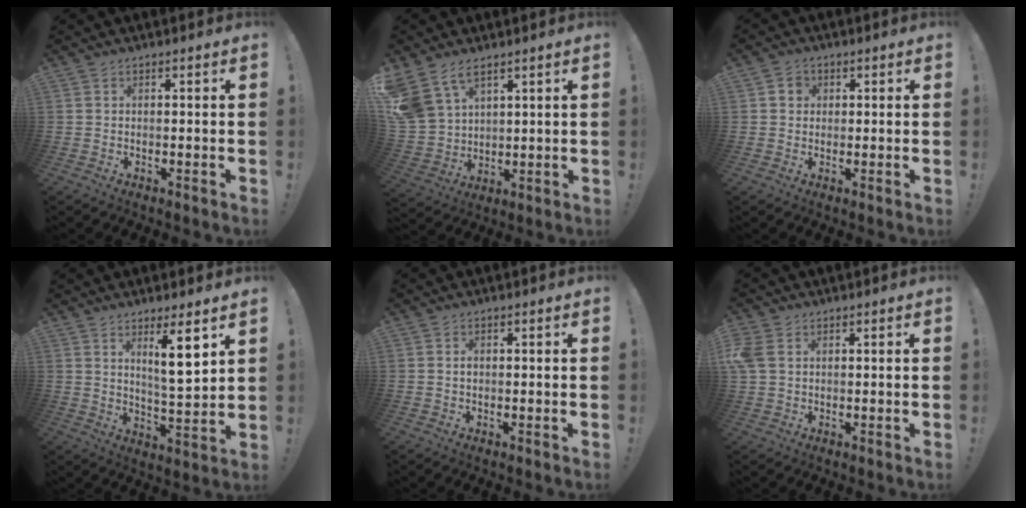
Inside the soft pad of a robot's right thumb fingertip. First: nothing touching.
{"total": 10.7, "force": [7.2, 6.4, 4.6], "torque": [-0.114, -0.039, 0.147]}
{"total": 3.2, "force": [0.7, 3.0, 1.0], "torque": [-0.008, 0.000, 0.011]}
{"total": 10.3, "force": [5.3, 1.6, 8.7], "torque": [-0.131, -0.027, 0.082]}
{"total": 0.9, "force": [-0.1, 0.9, 0.3], "torque": [-0.015, 0.008, 0.000]}
{"total": 5.5, "force": [1.4, 4.1, 3.4], "torque": [-0.074, 0.006, 0.030]}